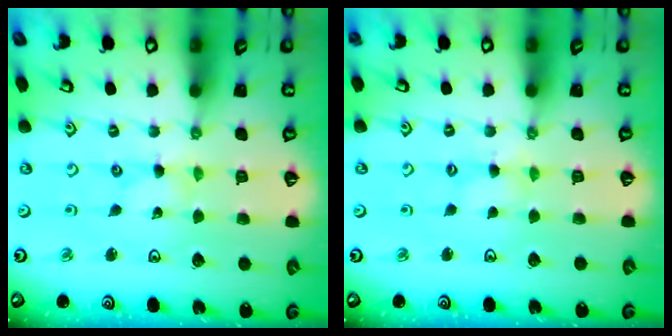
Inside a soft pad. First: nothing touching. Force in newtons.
{"total": 1.3, "press": 1.2, "slide": 0.4}